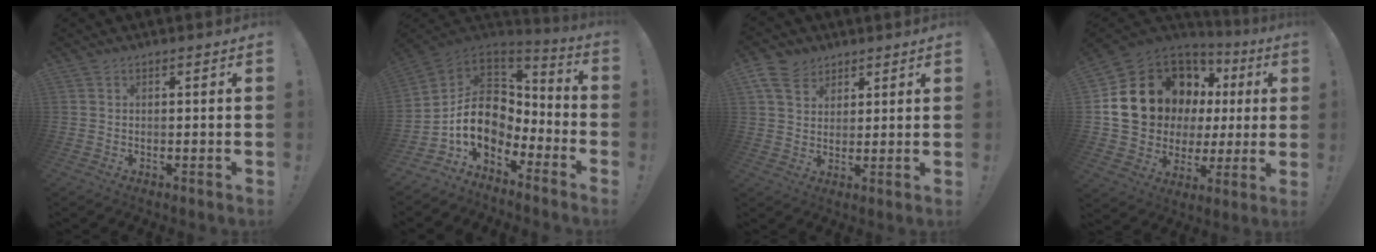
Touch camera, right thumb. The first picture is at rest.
{"total": 14.4, "force": [-1.4, 10.6, 9.6], "torque": [-0.177, -0.006, -0.017]}
{"total": 8.6, "force": [5.3, 6.1, 3.0], "torque": [-0.049, -0.026, 0.105]}
{"total": 21.4, "force": [8.0, 15.5, 12.5], "torque": [-0.205, -0.041, 0.188]}